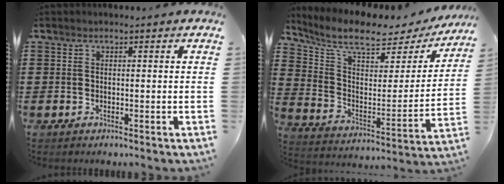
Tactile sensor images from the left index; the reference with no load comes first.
{"total": 8.7, "force": [7.1, 2.4, 4.4], "torque": [-0.111, -0.046, 0.118]}